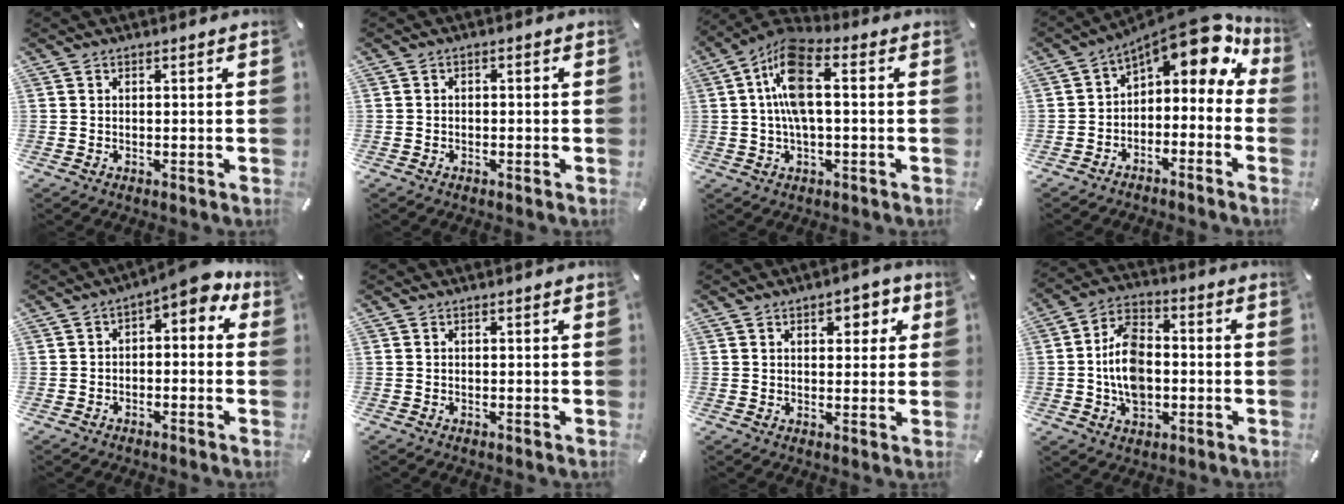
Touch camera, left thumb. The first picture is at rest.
{"total": 0.9, "force": [-0.6, 0.4, 0.4], "torque": [-0.007, 0.002, -0.014]}
{"total": 11.0, "force": [1.0, 4.7, 9.9], "torque": [-0.206, 0.004, 0.018]}
{"total": 11.3, "force": [6.9, 5.2, 7.3], "torque": [-0.108, -0.054, 0.117]}
{"total": 4.9, "force": [1.5, 2.2, 4.1], "torque": [-0.062, -0.014, 0.016]}
{"total": 0.0}
{"total": 5.0, "force": [2.3, 3.1, 3.2], "torque": [-0.030, -0.005, 0.030]}
{"total": 11.6, "force": [-1.4, 8.2, 8.1], "torque": [-0.165, 0.016, -0.023]}